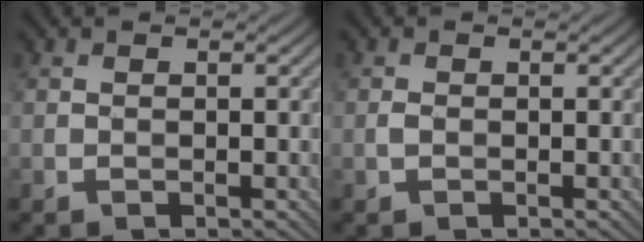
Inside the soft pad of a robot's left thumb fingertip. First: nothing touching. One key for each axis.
{"total": 0.7, "fx": -0.2, "fy": 0.5, "fz": 0.5, "tx": -0.015, "ty": 0.001, "tz": -0.006}